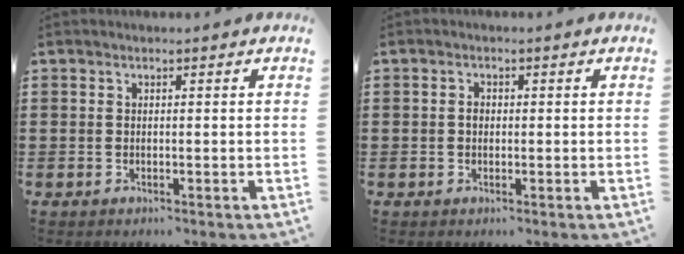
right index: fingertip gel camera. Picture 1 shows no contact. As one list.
[{"total": 1.3, "force": [0.0, 0.9, 0.9], "torque": [-0.020, 0.004, -0.001]}]